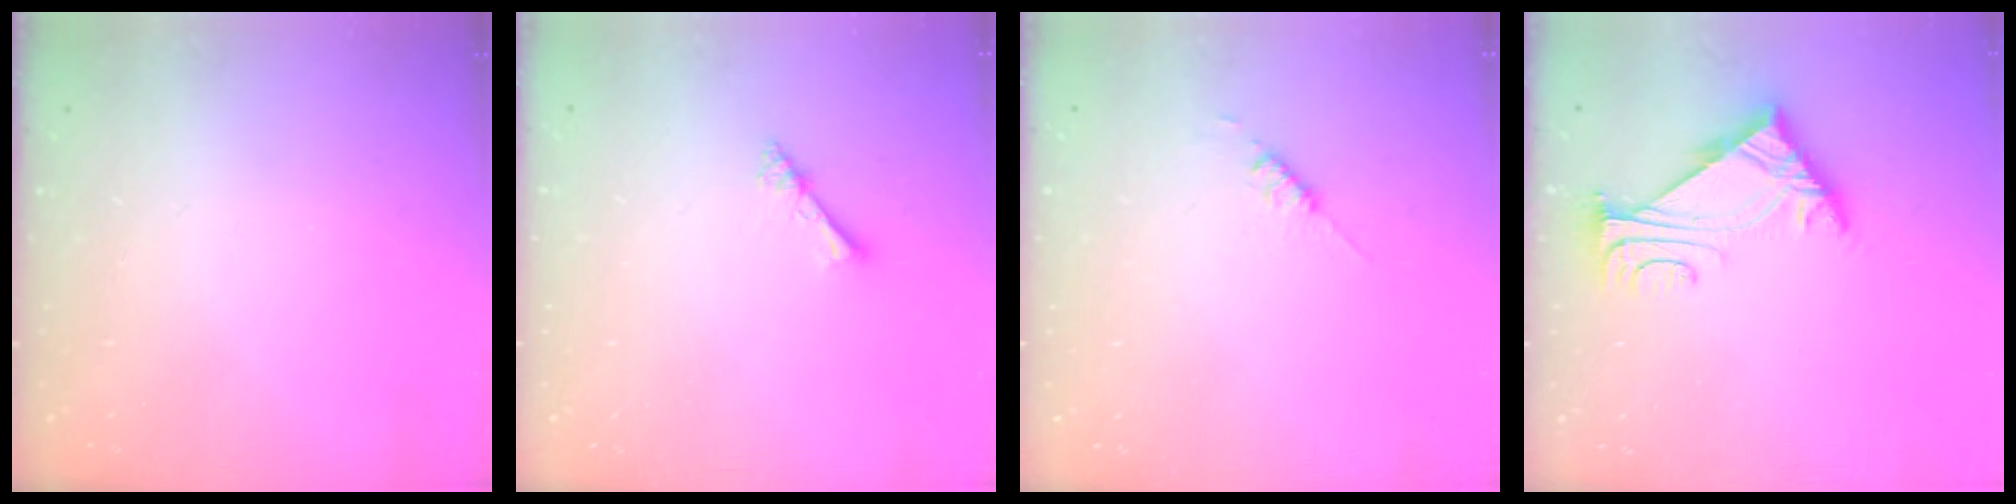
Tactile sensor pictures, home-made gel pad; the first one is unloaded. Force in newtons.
{"total": 2.7, "press": 2.7, "slide": 0.2}
{"total": 2.6, "press": 2.6, "slide": 0.3}
{"total": 5.6, "press": 5.5, "slide": 1.2}